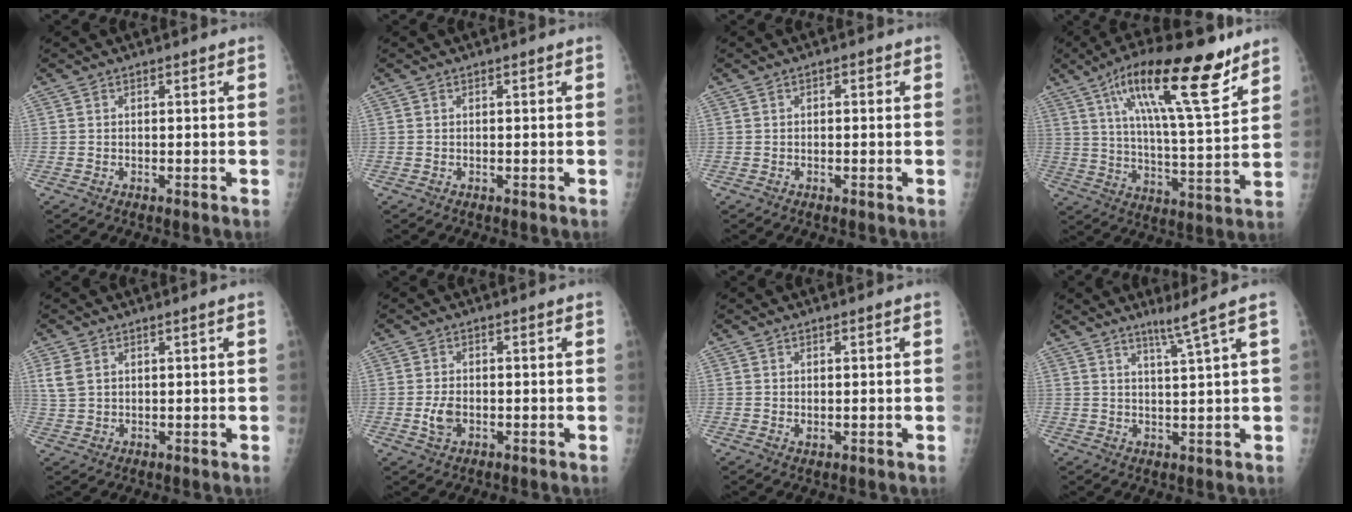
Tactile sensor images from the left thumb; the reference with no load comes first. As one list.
[{"total": 0.0}, {"total": 1.2, "force": [0.3, 0.8, 0.9], "torque": [-0.004, 0.003, -0.001]}, {"total": 21.4, "force": [12.4, 5.4, 16.6], "torque": [-0.252, -0.039, 0.205]}, {"total": 3.4, "force": [1.6, 1.7, 2.5], "torque": [-0.062, 0.001, 0.041]}, {"total": 3.5, "force": [-0.8, 2.3, 2.5], "torque": [-0.048, 0.001, -0.012]}, {"total": 0.9, "force": [0.3, 0.6, 0.7], "torque": [-0.011, -0.005, 0.010]}, {"total": 4.5, "force": [2.9, -1.6, 3.1], "torque": [-0.057, -0.028, 0.056]}]